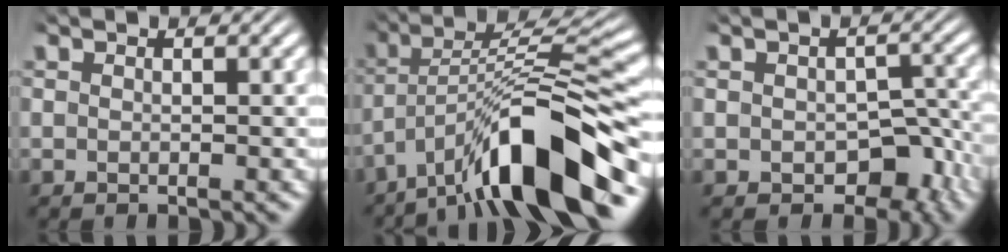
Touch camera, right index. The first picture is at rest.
{"total": 8.8, "force": [-2.6, 2.4, 8.0], "torque": [-0.128, -0.001, -0.035]}
{"total": 4.1, "force": [-2.4, 2.8, 1.8], "torque": [-0.020, -0.012, -0.030]}